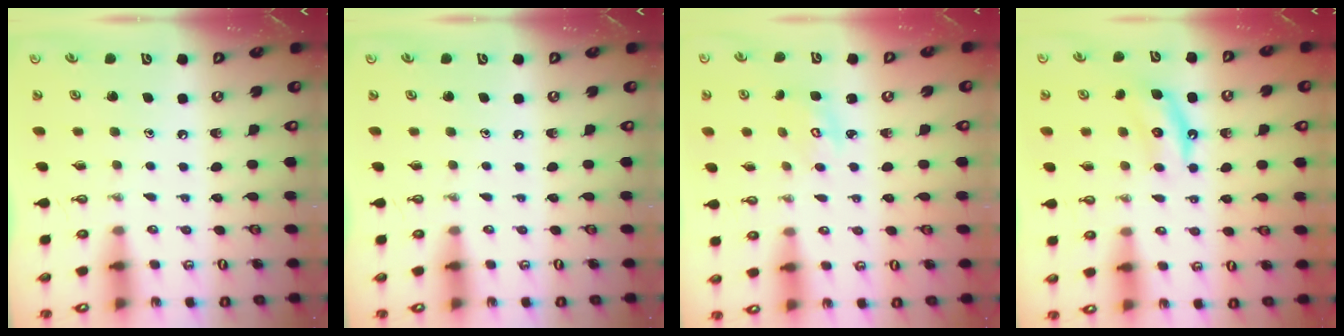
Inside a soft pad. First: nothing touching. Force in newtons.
{"total": 0.0}
{"total": 3.6, "press": 3.6, "slide": 0.4}
{"total": 5.7, "press": 5.6, "slide": 0.4}